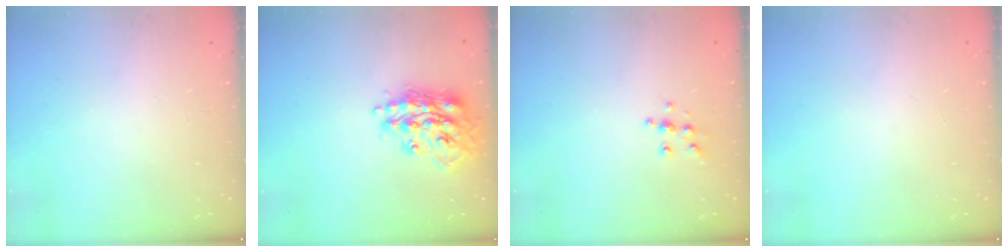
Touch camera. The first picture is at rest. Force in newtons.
{"total": 17.5, "press": 17.5, "slide": 1.2}
{"total": 5.9, "press": 5.9, "slide": 0.5}
{"total": 0.0}